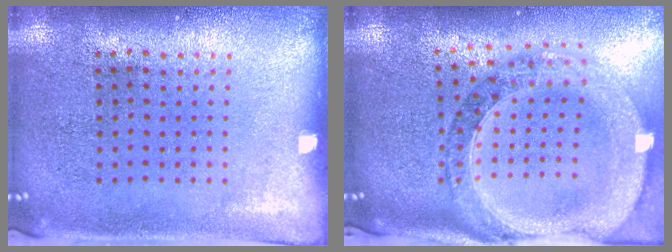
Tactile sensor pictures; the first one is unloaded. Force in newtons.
{"total": 2.2, "press": 2.0, "slide": 0.9}